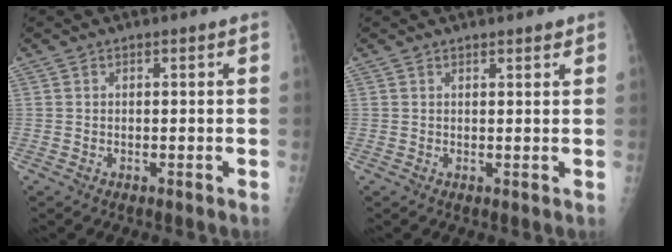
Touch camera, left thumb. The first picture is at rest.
{"total": 1.6, "force": [1.3, 0.4, 0.8], "torque": [-0.008, -0.007, 0.018]}